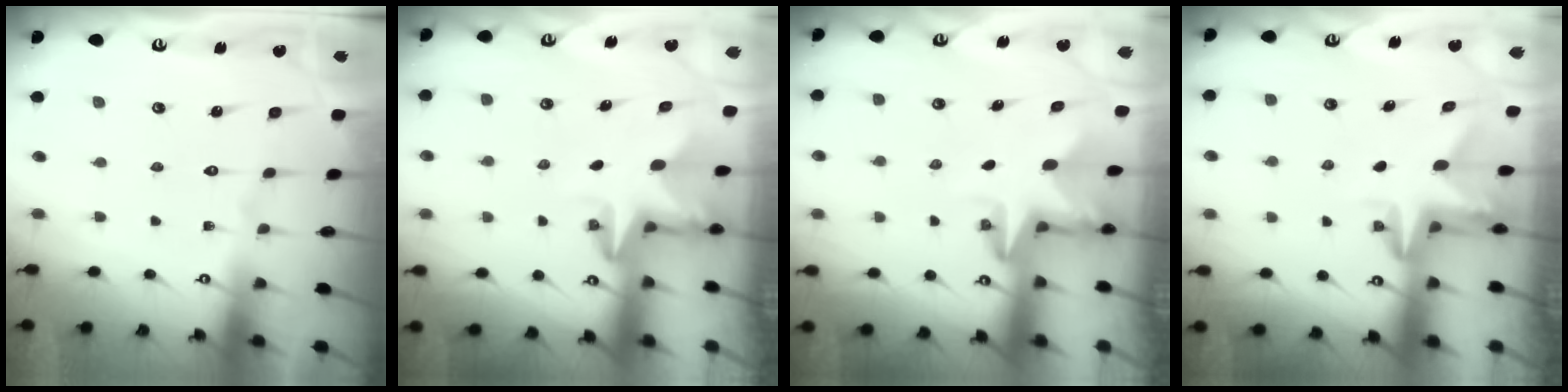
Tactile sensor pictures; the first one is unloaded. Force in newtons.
{"total": 2.9, "press": 2.9, "slide": 0.1}
{"total": 2.8, "press": 2.8, "slide": 0.3}
{"total": 3.1, "press": 3.1, "slide": 0.2}